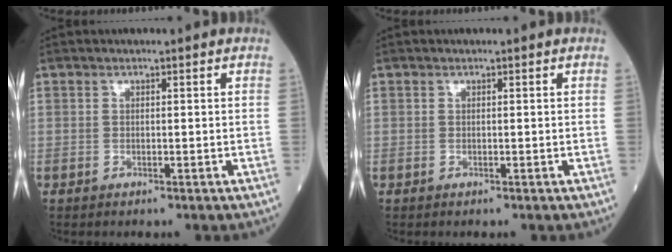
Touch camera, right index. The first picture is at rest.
{"total": 0.0}